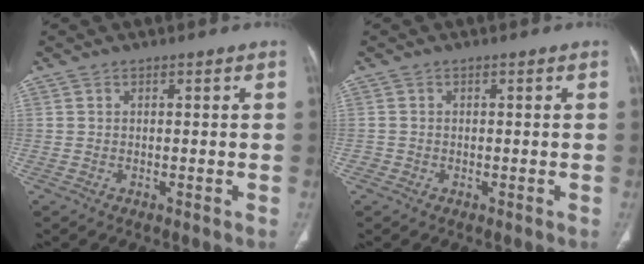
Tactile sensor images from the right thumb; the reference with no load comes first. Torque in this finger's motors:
{"motor_torque": [-0.23, 0.05, -0.02, 0.41, -0.02]}